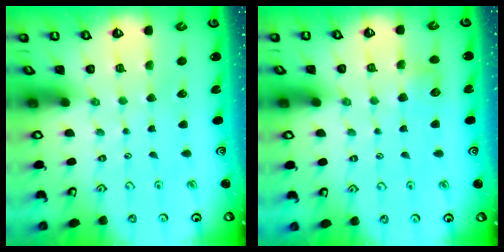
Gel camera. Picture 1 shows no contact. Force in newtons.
{"total": 5.8, "press": 5.8, "slide": 0.7}